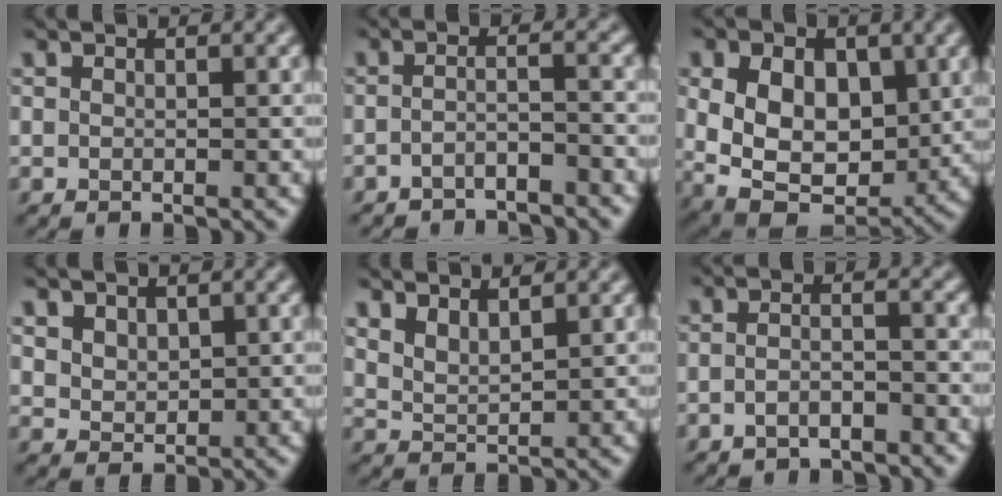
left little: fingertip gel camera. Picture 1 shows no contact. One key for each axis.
{"total": 2.2, "fx": -2.0, "fy": -0.1, "fz": 0.8, "tx": -0.017, "ty": 0.005, "tz": -0.046}
{"total": 10.0, "fx": 0.2, "fy": 6.9, "fz": 7.3, "tx": -0.118, "ty": -0.009, "tz": 0.005}
{"total": 2.8, "fx": 1.3, "fy": 2.0, "fz": 1.5, "tx": -0.050, "ty": -0.002, "tz": 0.037}
{"total": 2.4, "fx": 1.7, "fy": 0.8, "fz": 1.5, "tx": -0.035, "ty": 0.000, "tz": 0.036}
{"total": 2.3, "fx": -1.8, "fy": 0.5, "fz": 1.3, "tx": -0.027, "ty": 0.005, "tz": -0.040}